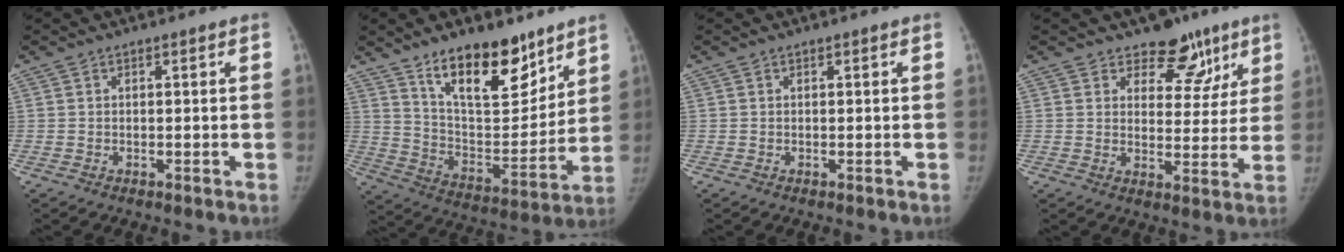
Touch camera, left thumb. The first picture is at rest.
{"total": 18.5, "force": [12.5, 7.9, 11.0], "torque": [-0.123, -0.087, 0.217]}
{"total": 0.0}
{"total": 9.4, "force": [6.6, 6.0, 3.2], "torque": [0.006, -0.034, 0.089]}